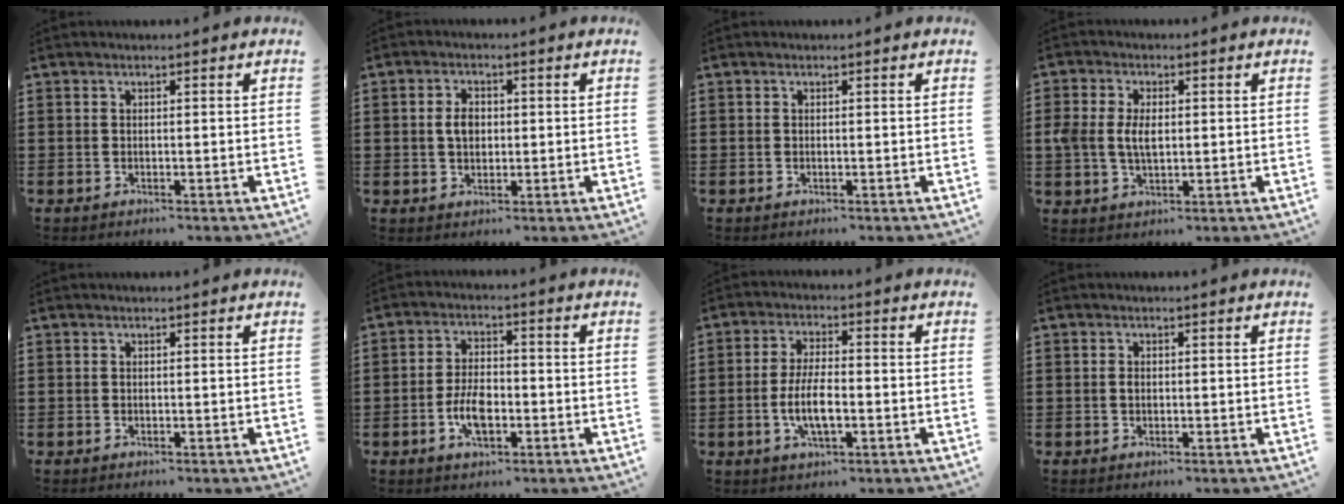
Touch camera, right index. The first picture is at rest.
{"total": 3.3, "force": [0.2, 2.1, 2.5], "torque": [-0.053, 0.009, 0.002]}
{"total": 0.0}
{"total": 4.8, "force": [0.2, 2.9, 3.8], "torque": [-0.100, 0.003, -0.006]}
{"total": 0.0}
{"total": 5.9, "force": [-1.9, 3.0, 4.7], "torque": [-0.108, 0.002, -0.040]}
{"total": 6.3, "force": [-1.6, 2.3, 5.7], "torque": [-0.125, -0.004, -0.035]}
{"total": 0.8, "force": [-0.1, 0.5, 0.6], "torque": [-0.015, 0.000, -0.001]}